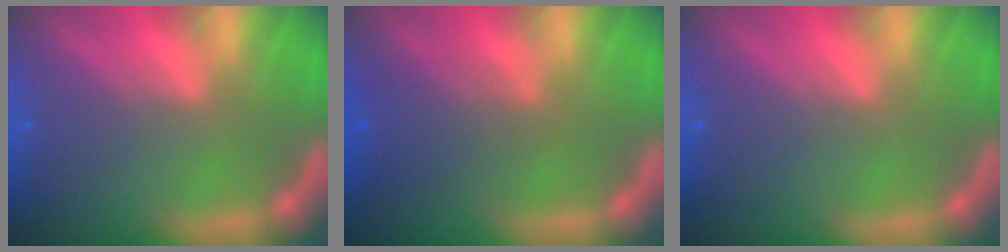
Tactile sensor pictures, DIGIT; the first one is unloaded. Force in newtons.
{"total": 3.0}
{"total": 0.0}